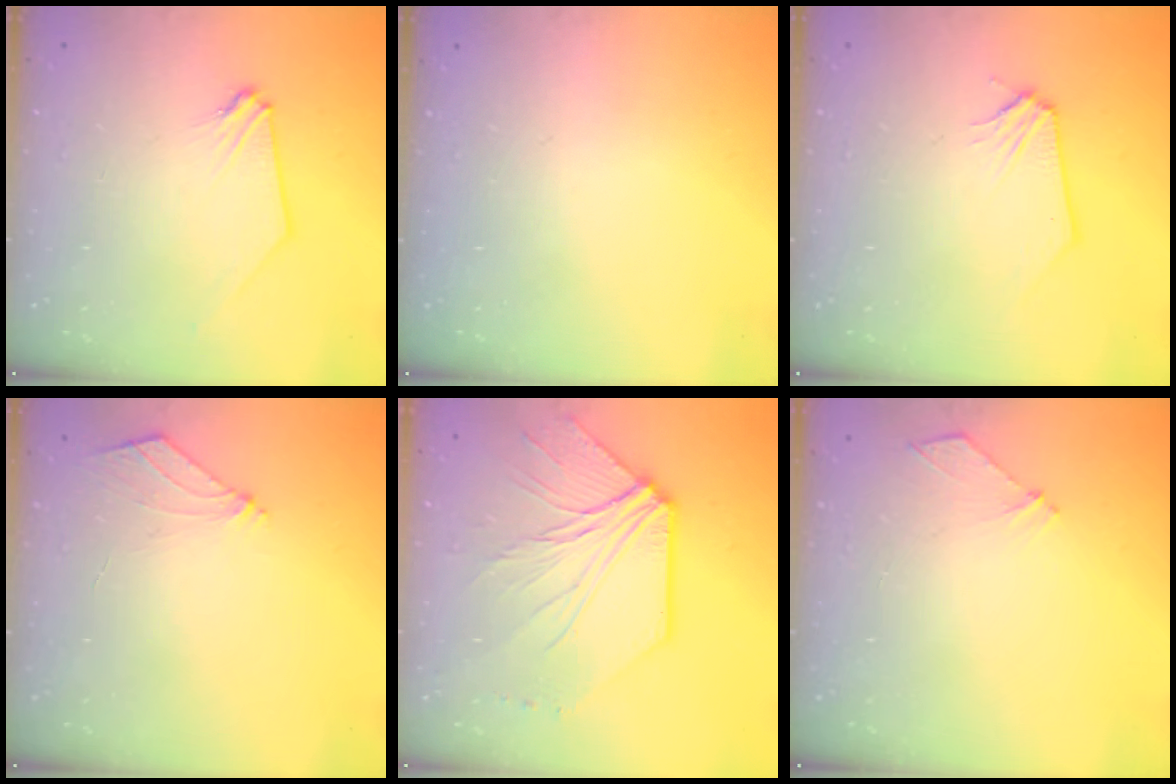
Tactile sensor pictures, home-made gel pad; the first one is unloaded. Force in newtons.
{"total": 0.7, "press": 0.7, "slide": 0.1}
{"total": 0.0}
{"total": 4.7, "press": 4.7, "slide": 0.5}
{"total": 9.9, "press": 9.8, "slide": 1.3}
{"total": 3.9, "press": 3.9, "slide": 0.5}